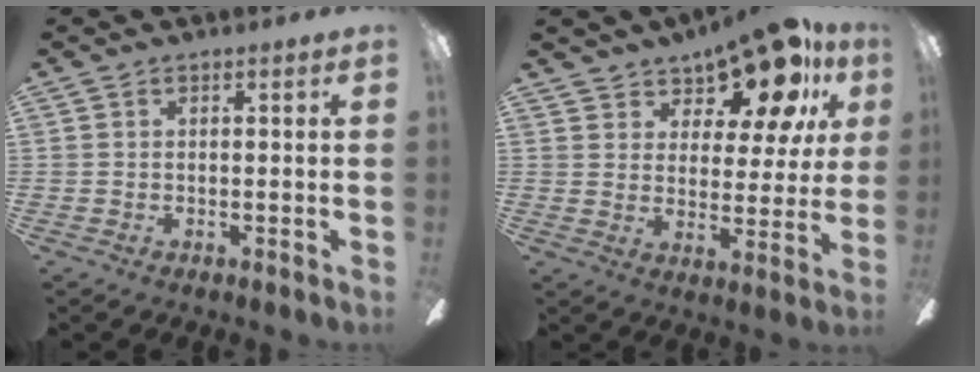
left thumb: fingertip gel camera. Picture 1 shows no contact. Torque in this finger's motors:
{"motor_torque": [1.43, 1.73, 0.33, -0.48, 0.09]}